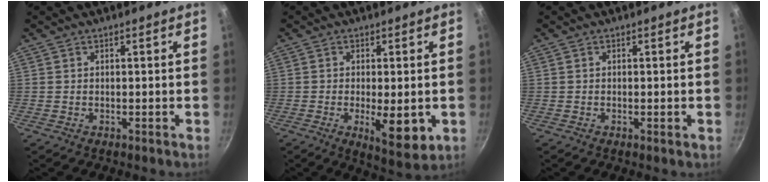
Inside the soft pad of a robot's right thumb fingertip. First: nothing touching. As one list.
[{"total": 9.0, "force": [-2.0, 3.2, 8.2], "torque": [-0.113, -0.015, -0.021]}, {"total": 0.7, "force": [-0.3, 0.0, 0.6], "torque": [-0.011, -0.001, -0.006]}]